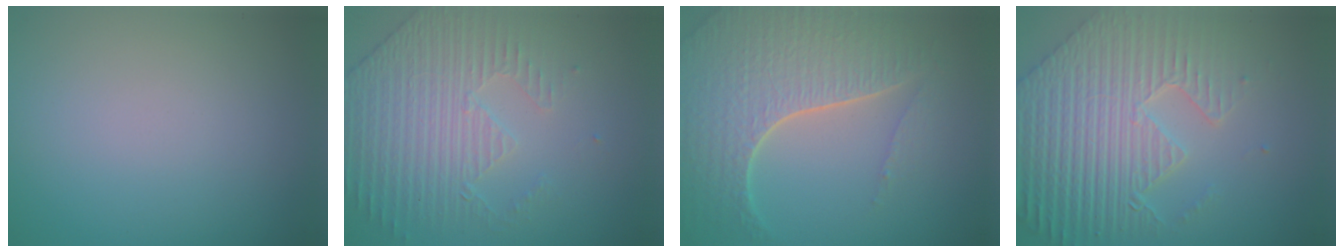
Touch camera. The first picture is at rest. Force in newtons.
{"total": 4.4, "press": 3.6, "slide": 2.5}
{"total": 7.4, "press": 5.3, "slide": 5.2}
{"total": 9.2, "press": 6.5, "slide": 6.5}